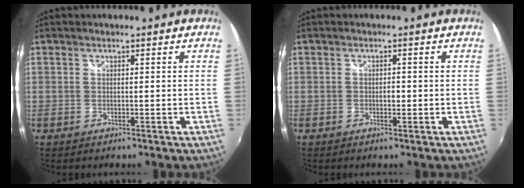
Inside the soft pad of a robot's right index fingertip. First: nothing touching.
{"total": 1.1, "force": [-0.3, 0.7, 0.8], "torque": [-0.013, 0.001, -0.006]}